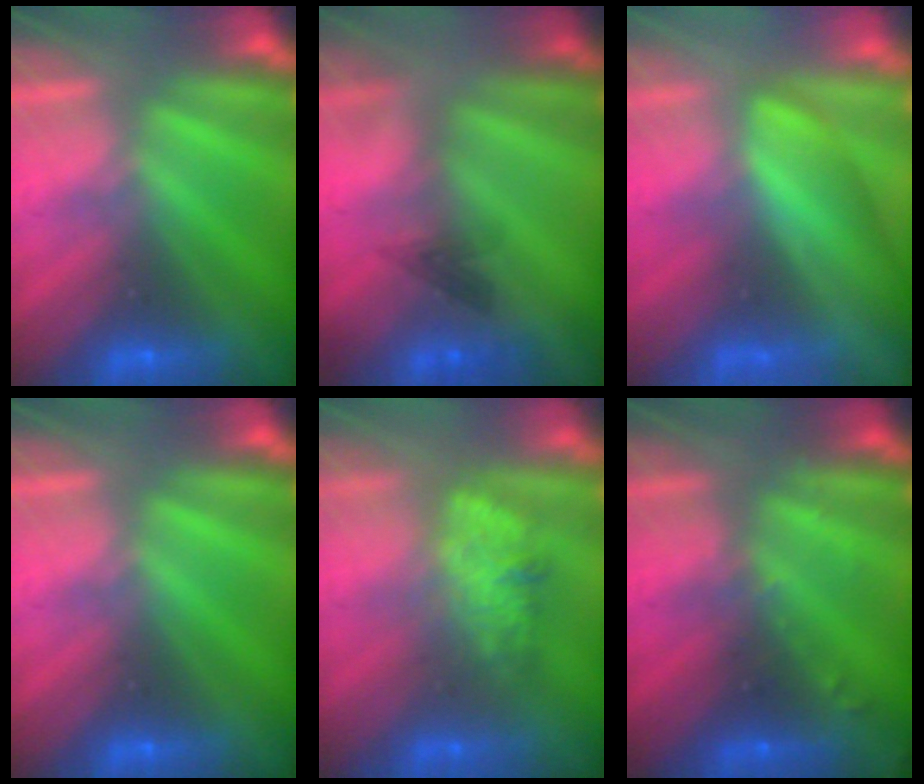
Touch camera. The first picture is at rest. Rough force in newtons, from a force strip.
{"total": 2.2}
{"total": 3.9}
{"total": 0.0}
{"total": 2.7}
{"total": 2.9}